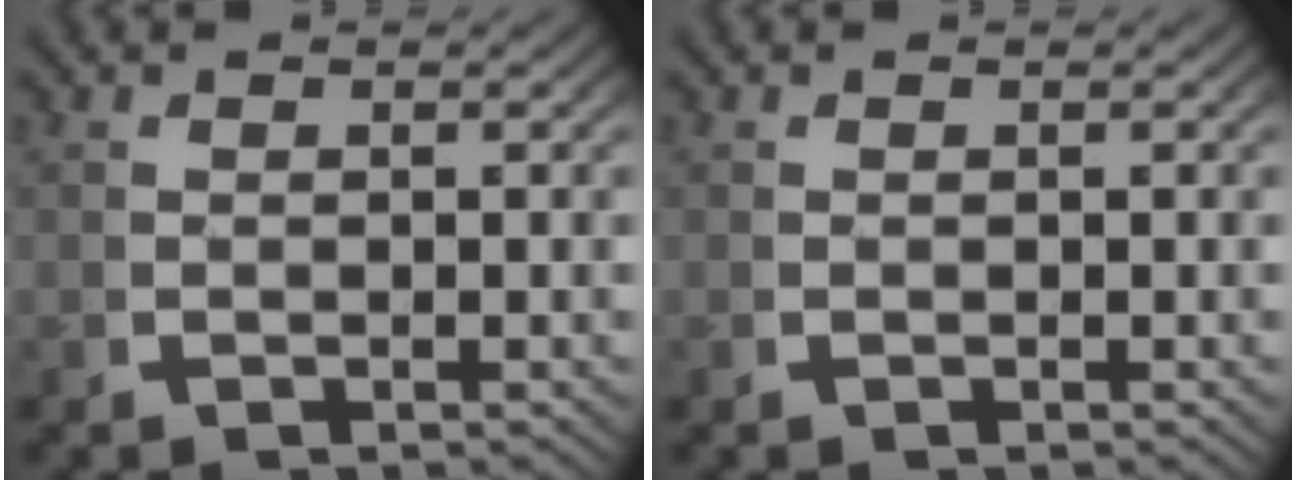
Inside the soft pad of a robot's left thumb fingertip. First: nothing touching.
{"total": 0.0}